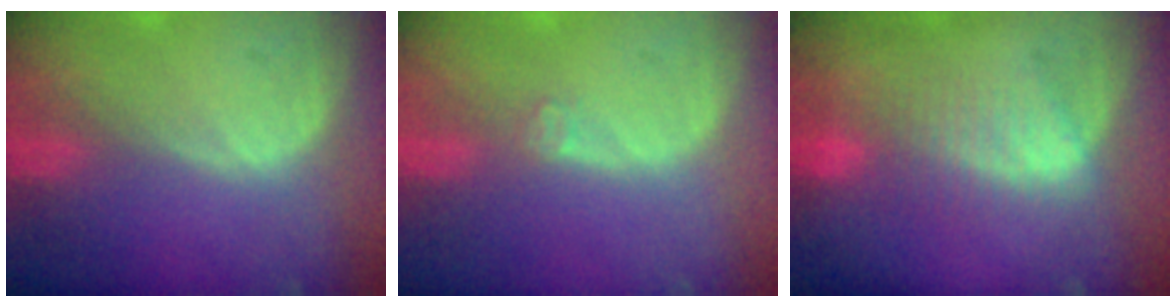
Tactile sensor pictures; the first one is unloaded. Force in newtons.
{"total": 1.5, "press": 1.2, "slide": 0.9}
{"total": 6.8, "press": 6.8, "slide": 0.0}